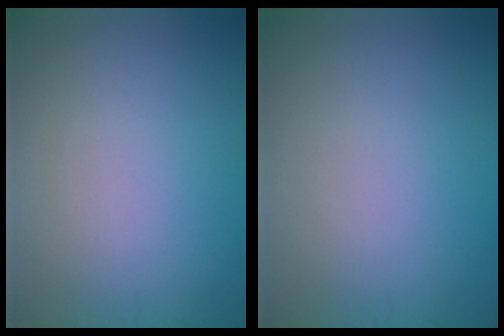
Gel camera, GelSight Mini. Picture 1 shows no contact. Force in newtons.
{"total": 0.0}